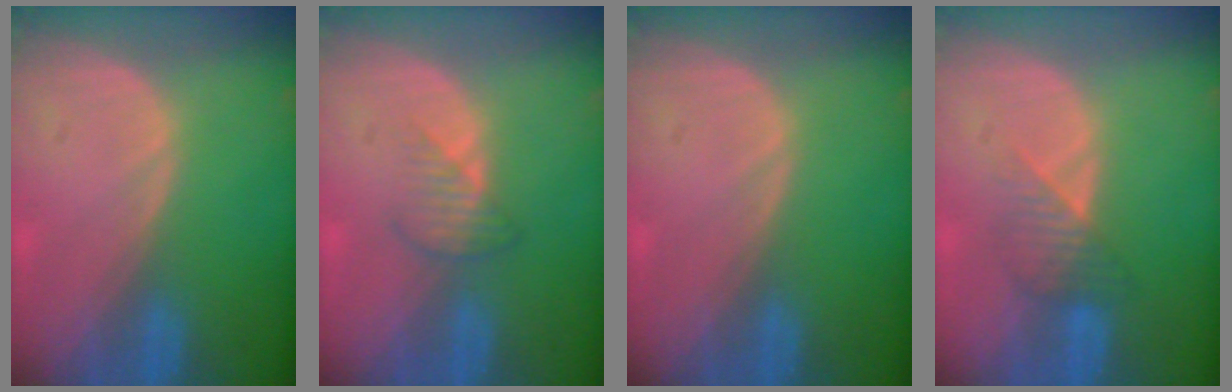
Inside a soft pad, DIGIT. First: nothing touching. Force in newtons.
{"total": 2.8, "press": 2.7, "slide": 0.8}
{"total": 0.0}
{"total": 3.6, "press": 3.3, "slide": 1.3}